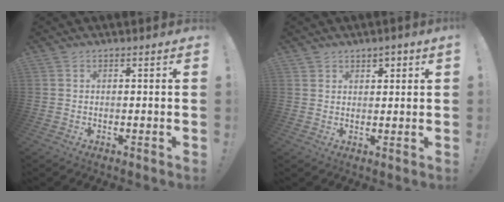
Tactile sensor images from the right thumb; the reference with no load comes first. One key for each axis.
{"total": 2.1, "fx": 1.5, "fy": 1.3, "fz": 0.6, "tx": -0.001, "ty": -0.010, "tz": 0.024}